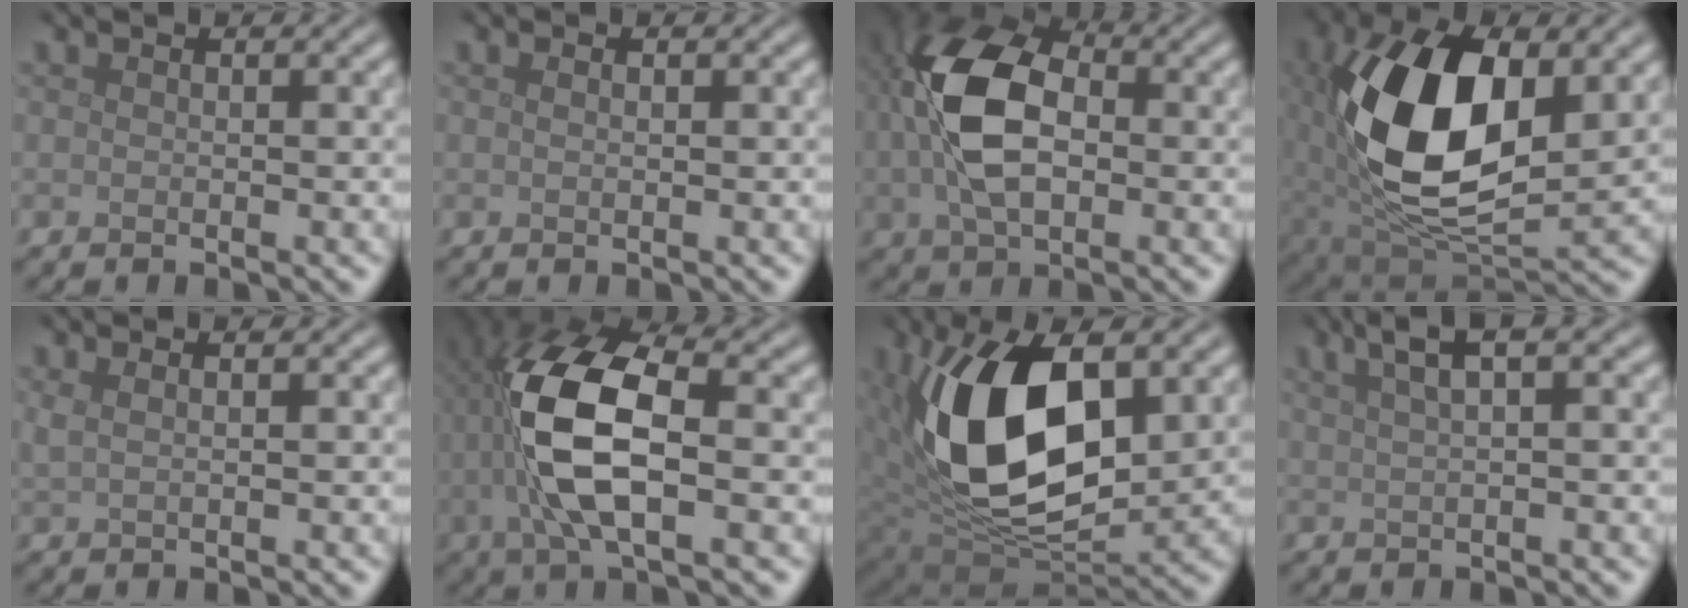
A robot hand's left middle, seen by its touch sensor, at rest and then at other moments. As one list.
[{"total": 0.5, "force": [0.2, 0.2, 0.5], "torque": [-0.011, 0.002, 0.003]}, {"total": 10.0, "force": [0.4, 6.0, 8.0], "torque": [-0.172, 0.010, -0.002]}, {"total": 13.8, "force": [1.9, 7.3, 11.5], "torque": [-0.218, -0.004, 0.039]}, {"total": 1.3, "force": [0.7, 0.5, 1.0], "torque": [-0.018, 0.003, 0.015]}, {"total": 10.4, "force": [-0.5, 4.4, 9.4], "torque": [-0.200, 0.009, -0.011]}, {"total": 14.9, "force": [2.6, 8.7, 11.8], "torque": [-0.212, -0.011, 0.049]}, {"total": 3.9, "force": [2.2, 0.9, 3.0], "torque": [-0.047, 0.017, 0.039]}]